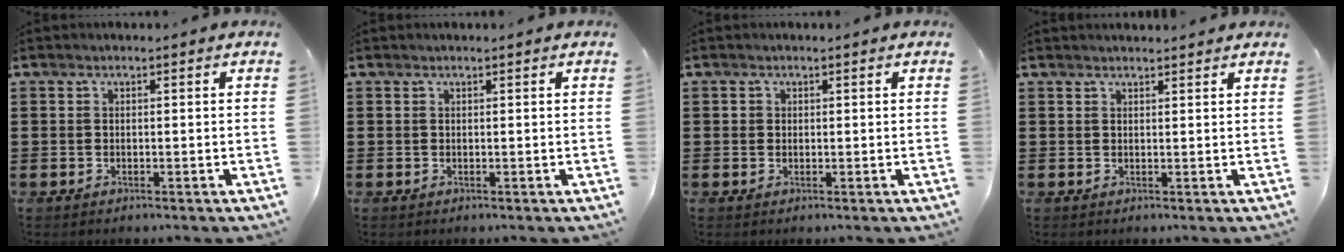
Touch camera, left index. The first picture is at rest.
{"total": 0.0}
{"total": 0.8, "force": [0.3, 0.7, 0.2], "torque": [-0.005, 0.004, 0.006]}
{"total": 1.1, "force": [1.1, -0.1, 0.2], "torque": [-0.006, -0.002, 0.022]}